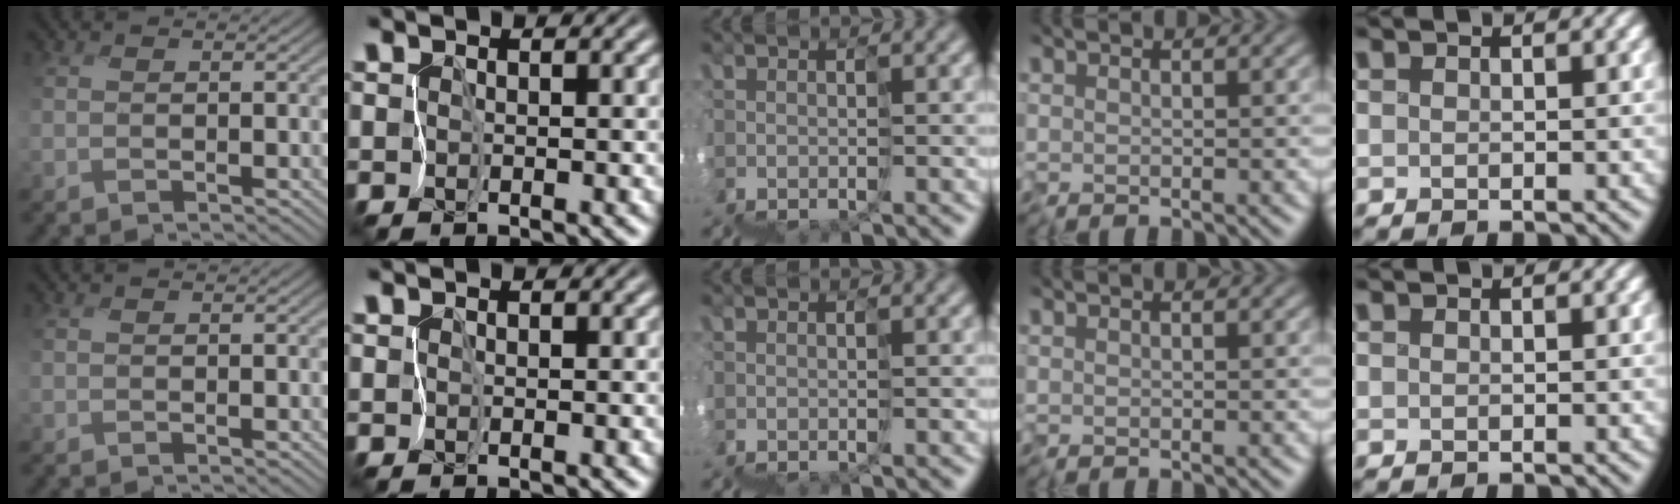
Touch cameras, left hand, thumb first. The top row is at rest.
{}